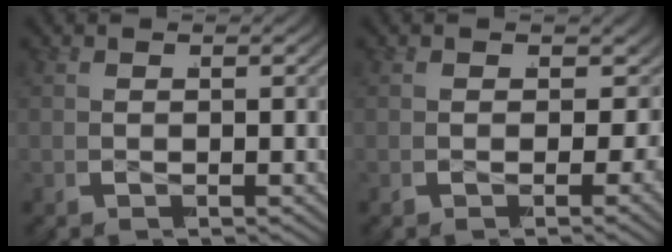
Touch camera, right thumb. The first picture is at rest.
{"total": 6.6, "force": [-0.5, 4.2, 5.1], "torque": [-0.058, -0.010, -0.003]}